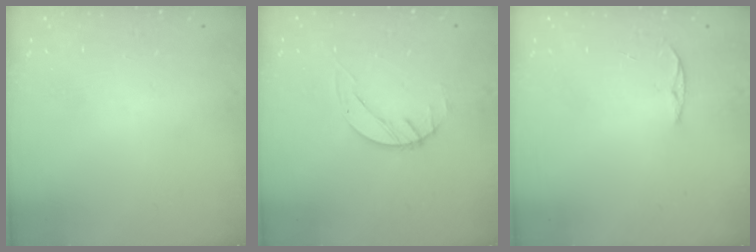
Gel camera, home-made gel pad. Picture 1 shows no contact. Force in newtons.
{"total": 1.4, "press": 1.4, "slide": 0.2}
{"total": 3.3, "press": 3.3, "slide": 0.4}